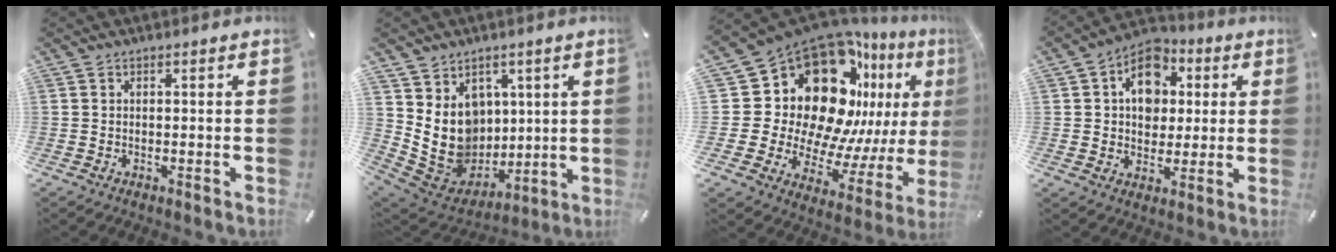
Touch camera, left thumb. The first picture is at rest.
{"total": 14.0, "force": [2.7, 12.3, 6.1], "torque": [-0.127, -0.033, 0.063]}
{"total": 26.7, "force": [10.4, 17.7, 17.0], "torque": [-0.286, -0.128, 0.219]}
{"total": 11.2, "force": [2.2, 9.4, 5.6], "torque": [-0.074, -0.001, 0.041]}